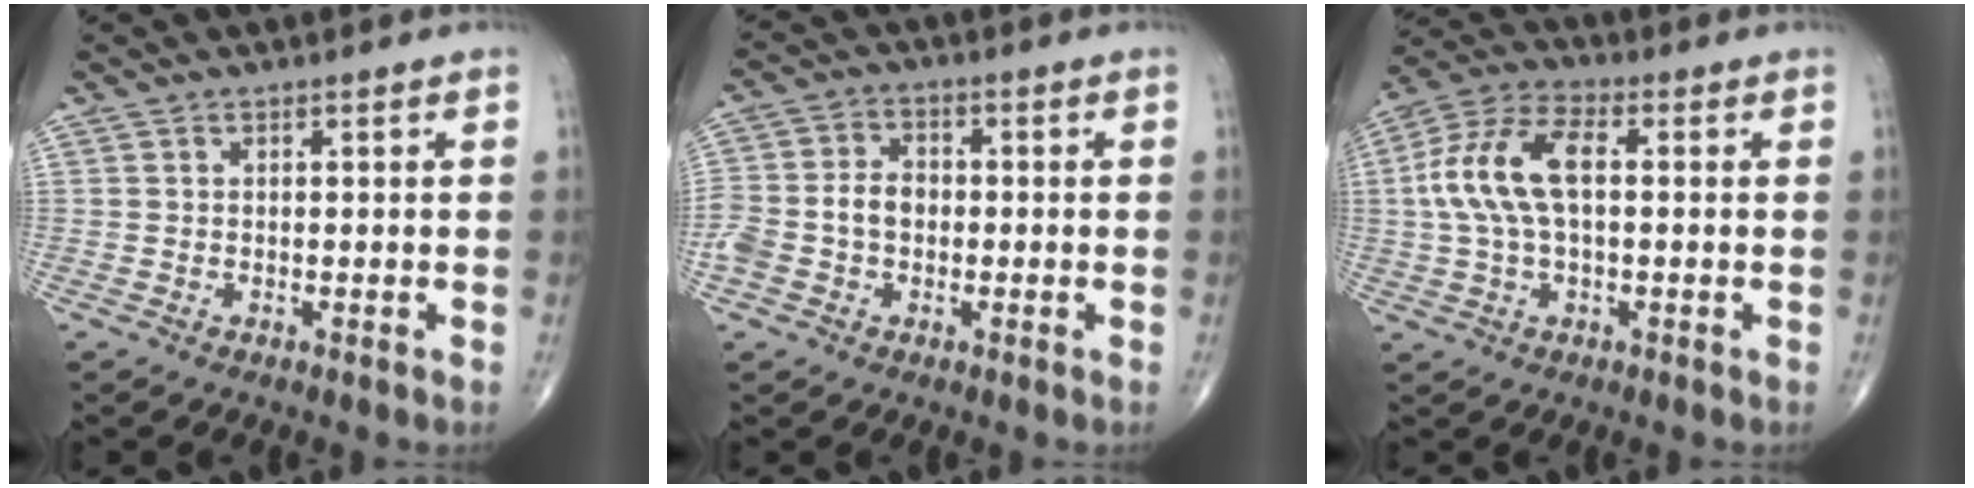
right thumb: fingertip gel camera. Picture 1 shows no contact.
{"total": 8.0, "force": [-1.2, 5.8, 5.3], "torque": [-0.105, 0.027, -0.026]}
{"total": 12.6, "force": [1.0, 6.4, 10.8], "torque": [-0.227, 0.031, 0.013]}